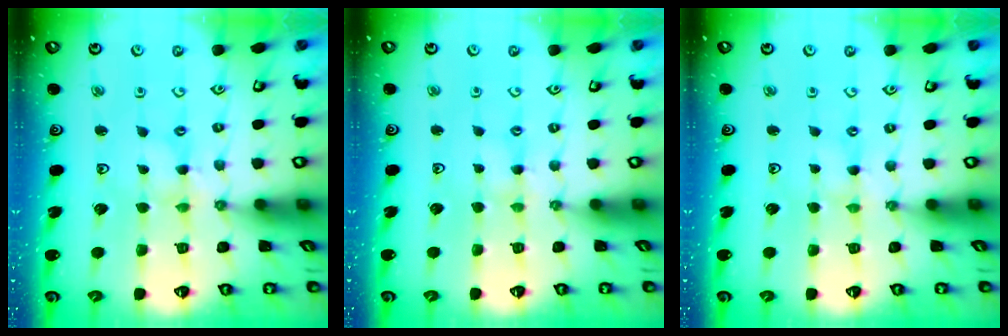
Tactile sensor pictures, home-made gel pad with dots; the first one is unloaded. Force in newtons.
{"total": 1.8, "press": 1.7, "slide": 0.3}
{"total": 1.1, "press": 1.0, "slide": 0.4}